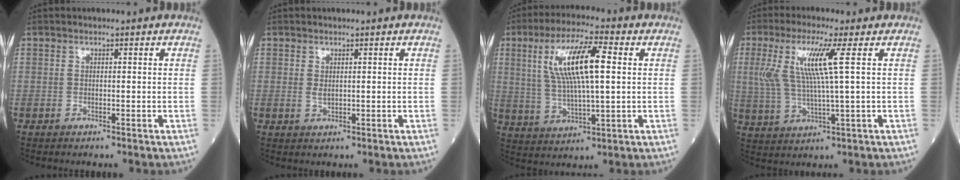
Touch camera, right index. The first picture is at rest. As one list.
[{"total": 0.9, "force": [0.3, 0.4, 0.8], "torque": [-0.012, -0.004, 0.008]}, {"total": 12.4, "force": [2.9, 2.2, 11.8], "torque": [-0.233, 0.013, 0.054]}, {"total": 8.8, "force": [2.3, -0.3, 8.5], "torque": [-0.189, 0.005, 0.048]}]